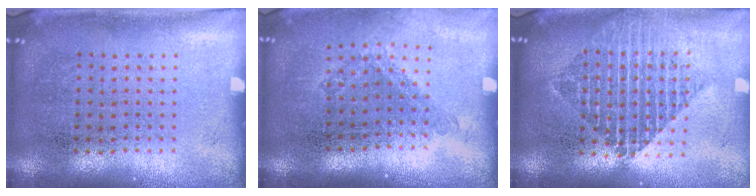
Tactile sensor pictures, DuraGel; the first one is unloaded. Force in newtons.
{"total": 1.2, "press": 0.9, "slide": 0.8}
{"total": 2.0, "press": 1.6, "slide": 1.2}